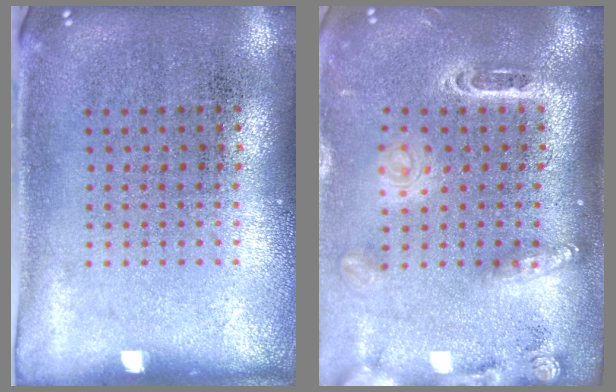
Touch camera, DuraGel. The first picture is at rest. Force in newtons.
{"total": 2.4, "press": 1.8, "slide": 1.5}